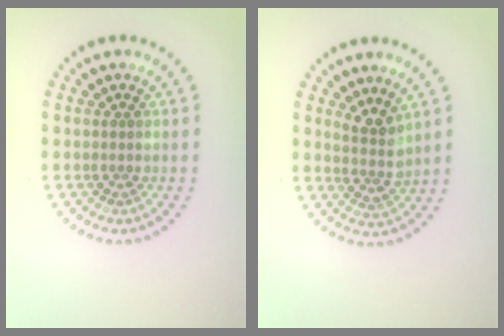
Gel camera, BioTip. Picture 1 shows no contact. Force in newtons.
{"total": 2.5, "press": 1.9, "slide": 1.6}